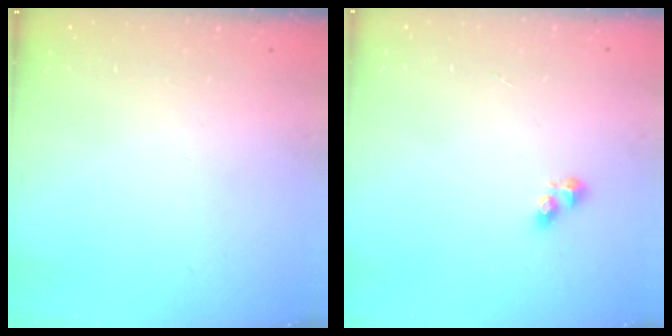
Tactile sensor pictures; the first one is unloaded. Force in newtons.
{"total": 2.9, "press": 2.9, "slide": 0.4}